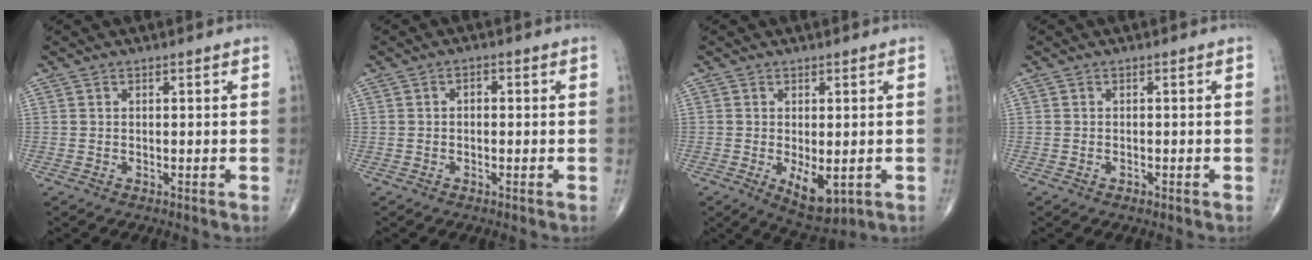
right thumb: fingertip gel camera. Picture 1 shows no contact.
{"total": 1.4, "force": [0.0, 0.9, 1.1], "torque": [-0.013, 0.008, -0.005]}
{"total": 6.5, "force": [-1.5, 3.1, 5.5], "torque": [-0.076, -0.013, -0.010]}
{"total": 0.6, "force": [-0.4, 0.4, 0.3], "torque": [-0.003, 0.003, -0.007]}